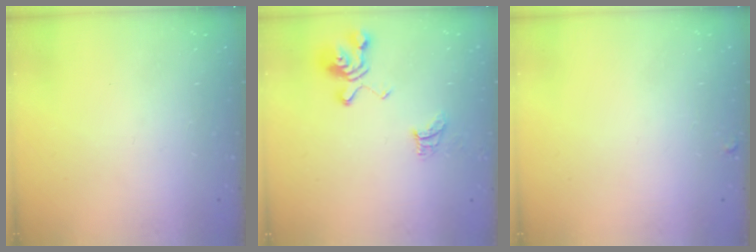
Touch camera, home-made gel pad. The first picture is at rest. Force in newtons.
{"total": 8.6, "press": 8.4, "slide": 1.5}
{"total": 0.0}